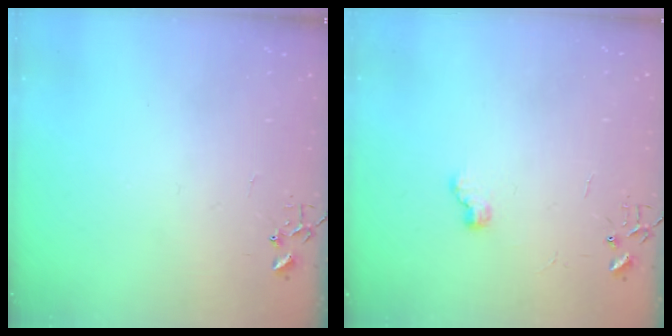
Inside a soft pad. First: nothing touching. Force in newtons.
{"total": 6.5, "press": 6.5, "slide": 0.7}